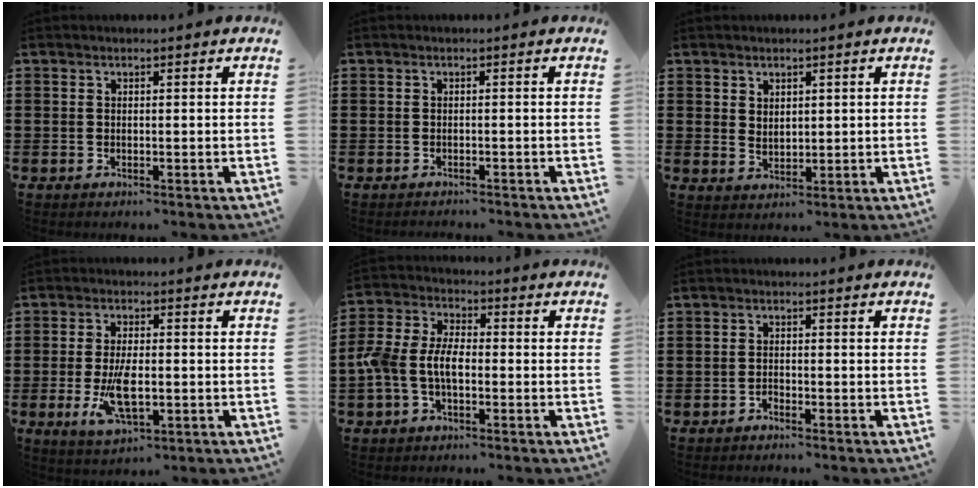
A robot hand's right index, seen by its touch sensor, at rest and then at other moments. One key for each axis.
{"total": 0.8, "fx": -0.8, "fy": -0.1, "fz": -0.1, "tx": -0.001, "ty": -0.002, "tz": -0.017}
{"total": 2.1, "fx": 1.6, "fy": 1.3, "fz": 0.3, "tx": -0.010, "ty": 0.005, "tz": 0.030}
{"total": 7.3, "fx": -1.5, "fy": 3.1, "fz": 6.5, "tx": -0.143, "ty": -0.009, "tz": -0.029}
{"total": 6.8, "fx": -1.7, "fy": 4.0, "fz": 5.3, "tx": -0.142, "ty": -0.004, "tz": -0.043}
{"total": 1.0, "fx": -0.9, "fy": 0.4, "fz": 0.1, "tx": -0.005, "ty": 0.000, "tz": -0.019}